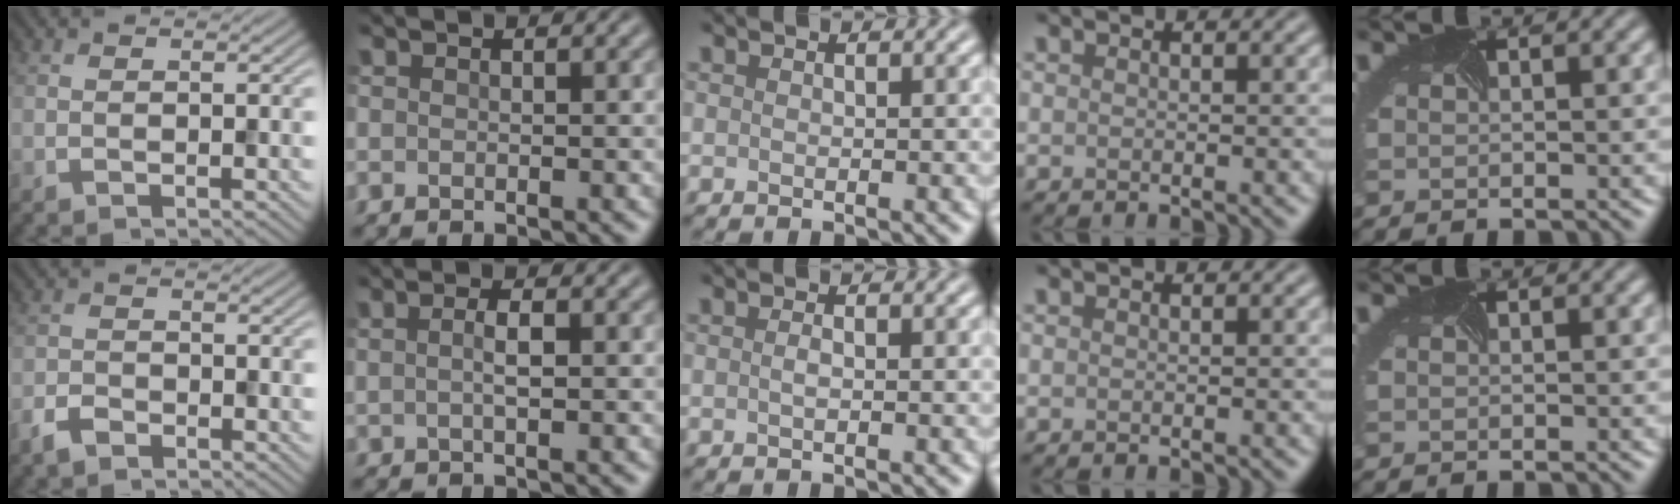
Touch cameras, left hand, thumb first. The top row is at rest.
{"thumb": {"total": 2.6, "force": [-2.0, 1.2, 1.1], "torque": [-0.023, -0.002, -0.047]}, "index": {"total": 1.6, "force": [0.0, 0.4, 1.5], "torque": [-0.032, 0.000, -0.001]}, "middle": {"total": 0.7, "force": [0.0, 0.2, 0.6], "torque": [-0.014, 0.001, 0.000]}}